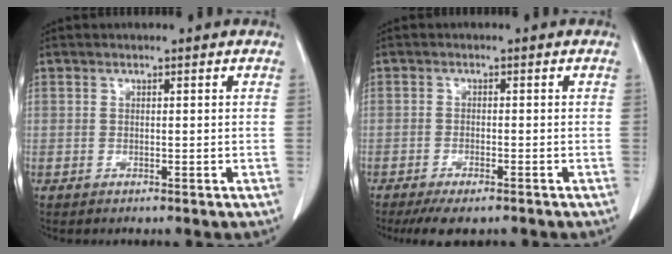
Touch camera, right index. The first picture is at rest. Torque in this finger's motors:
{"motor_torque": [0.58, -0.50, 0.28, 0.07]}